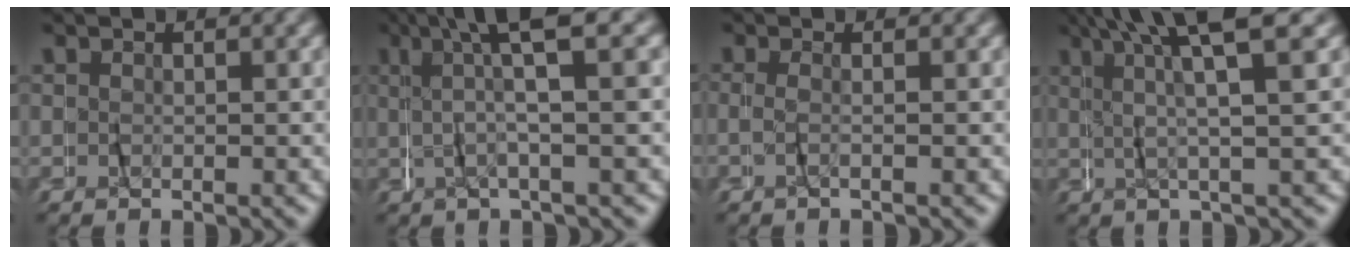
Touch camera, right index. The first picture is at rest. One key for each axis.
{"total": 5.1, "fx": 2.2, "fy": -0.5, "fz": 4.6, "tx": -0.079, "ty": 0.024, "tz": 0.030}
{"total": 1.5, "fx": -0.9, "fy": -1.1, "fz": 0.3, "tx": -0.009, "ty": 0.001, "tz": -0.018}
{"total": 6.4, "fx": 3.5, "fy": -0.1, "fz": 5.4, "tx": -0.105, "ty": 0.020, "tz": 0.048}